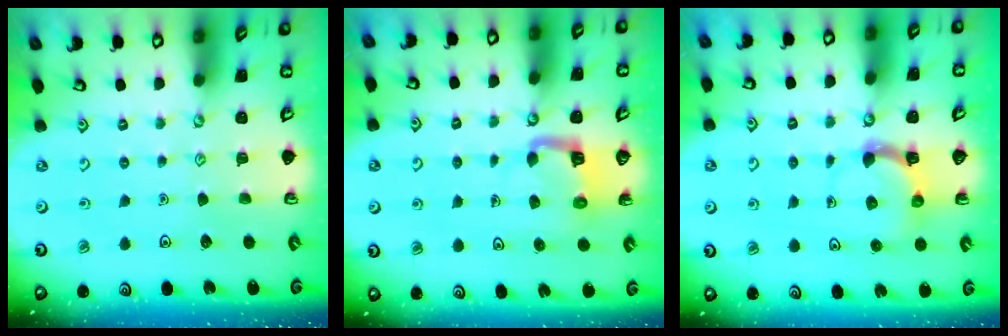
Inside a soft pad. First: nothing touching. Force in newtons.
{"total": 4.5, "press": 4.5, "slide": 0.1}
{"total": 4.5, "press": 4.4, "slide": 0.7}